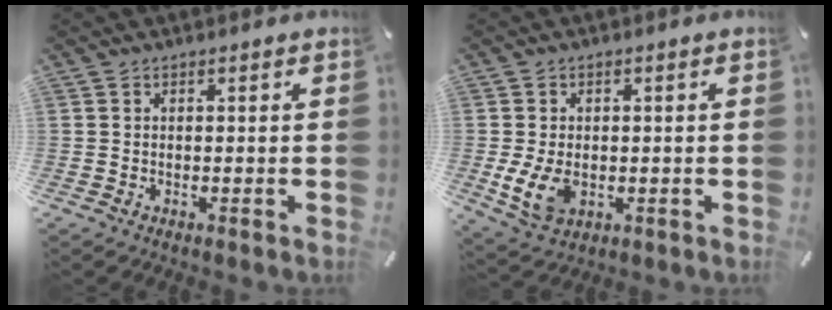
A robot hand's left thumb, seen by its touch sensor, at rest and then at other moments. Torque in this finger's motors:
{"motor_torque": [0.73, 2.06, 0.35, -0.25, 0.16]}